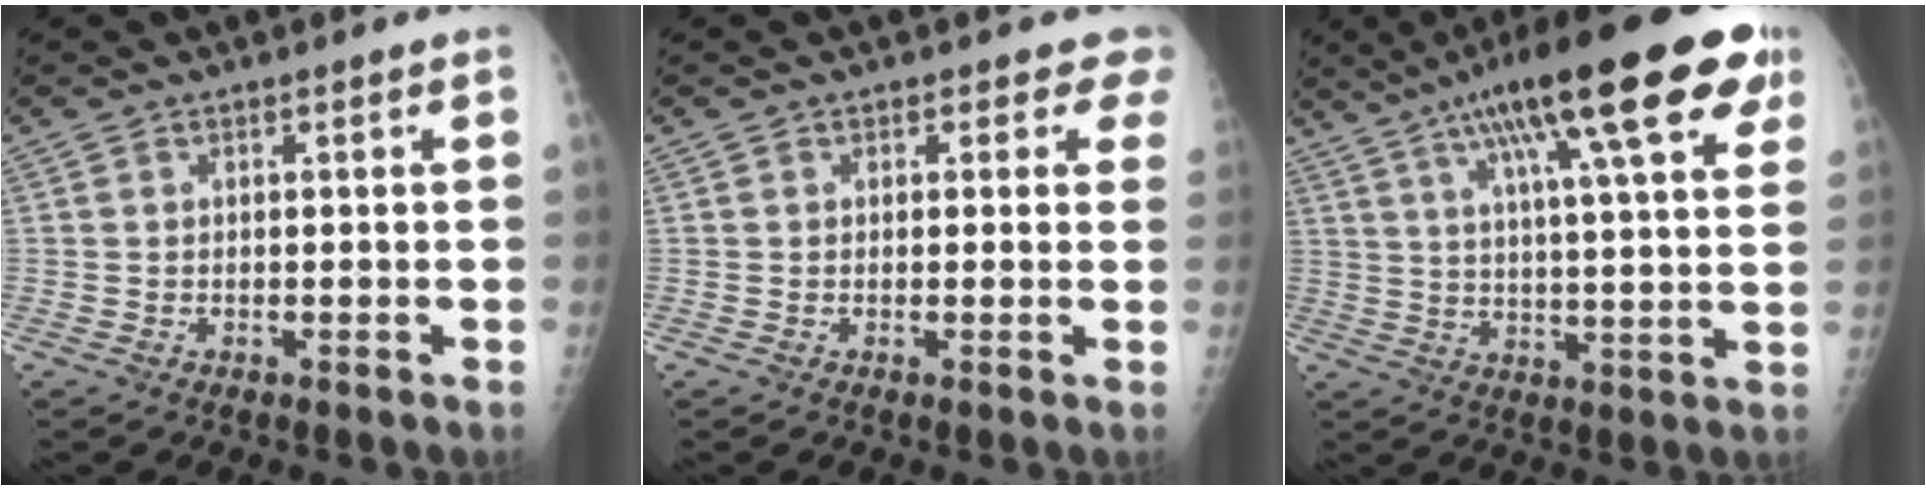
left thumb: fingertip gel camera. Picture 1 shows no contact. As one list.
[{"total": 2.9, "force": [2.2, 1.9, 0.2], "torque": [0.034, -0.010, 0.004]}, {"total": 23.9, "force": [12.5, 5.3, 19.7], "torque": [-0.291, 0.000, 0.184]}]